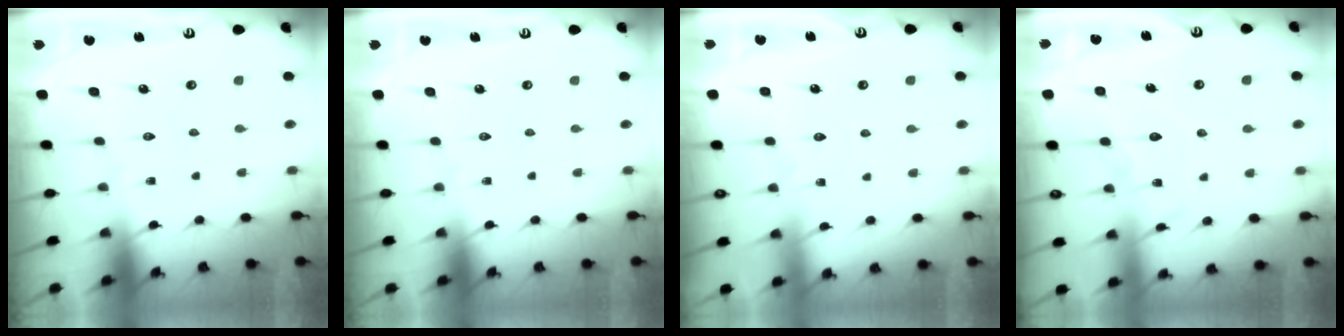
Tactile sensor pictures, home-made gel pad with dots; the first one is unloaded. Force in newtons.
{"total": 0.0}
{"total": 5.0, "press": 5.0, "slide": 0.6}
{"total": 11.7, "press": 11.6, "slide": 0.9}